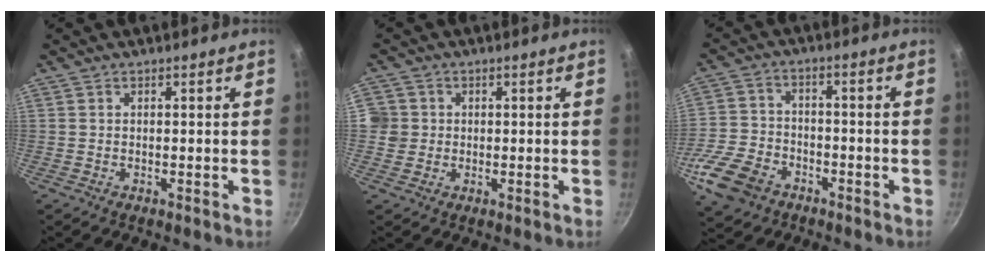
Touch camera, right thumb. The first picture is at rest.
{"total": 4.4, "force": [0.1, 4.3, 1.0], "torque": [0.006, 0.008, -0.003]}
{"total": 11.7, "force": [-6.1, 7.9, 6.0], "torque": [-0.114, 0.032, -0.122]}